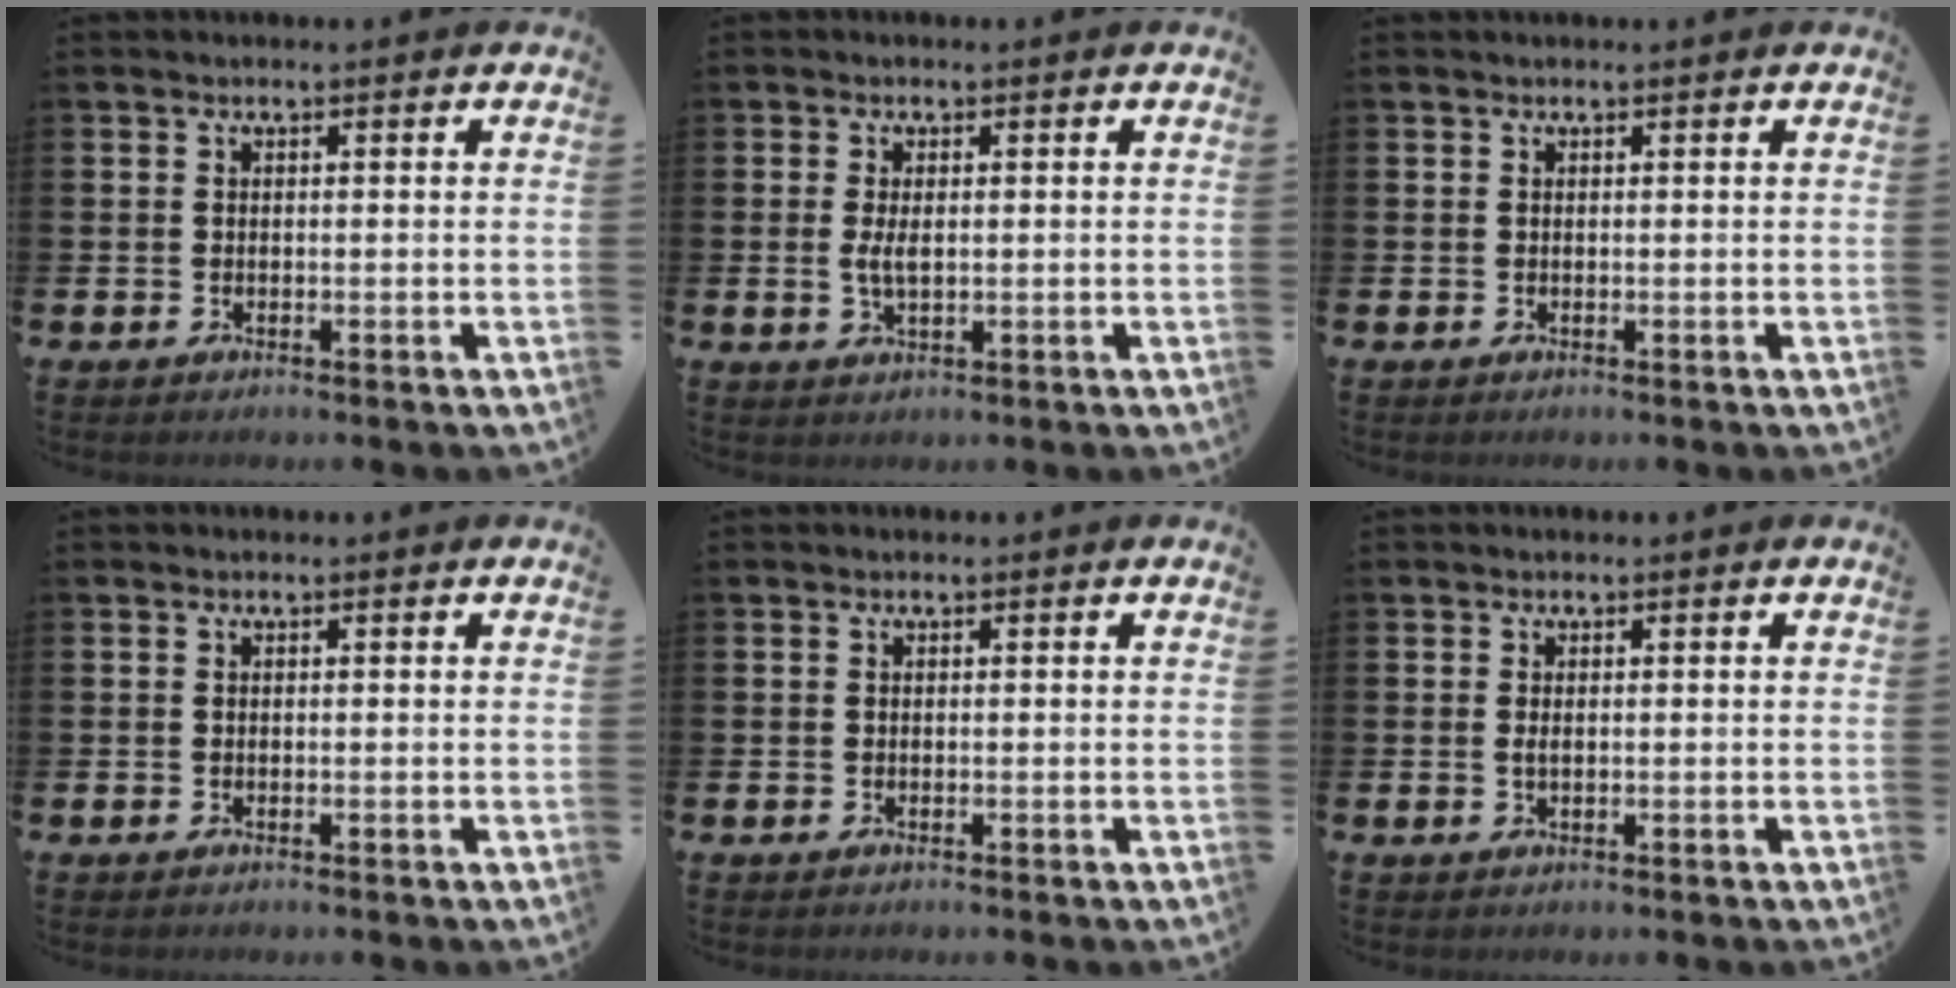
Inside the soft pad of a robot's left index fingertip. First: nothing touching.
{"total": 2.4, "force": [0.2, 1.0, 2.2], "torque": [-0.038, 0.001, 0.002]}
{"total": 0.0}
{"total": 0.0}
{"total": 0.0}
{"total": 0.8, "force": [0.1, 0.3, 0.7], "torque": [-0.009, 0.001, 0.000]}